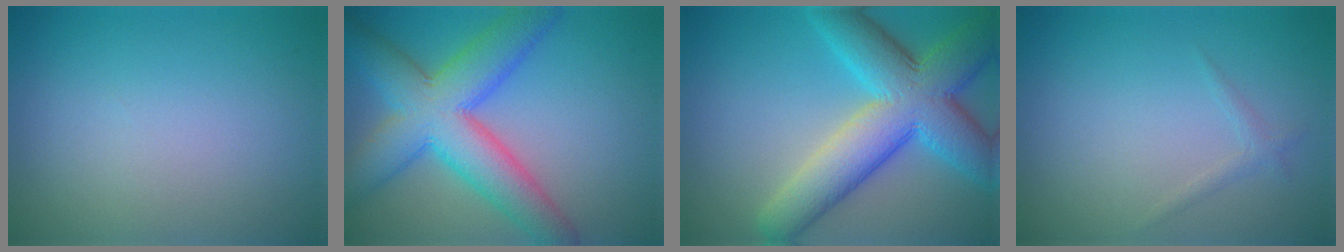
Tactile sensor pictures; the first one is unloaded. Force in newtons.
{"total": 9.5, "press": 9.5, "slide": 0.4}
{"total": 10.4, "press": 10.4, "slide": 0.1}
{"total": 0.9, "press": 0.9, "slide": 0.1}